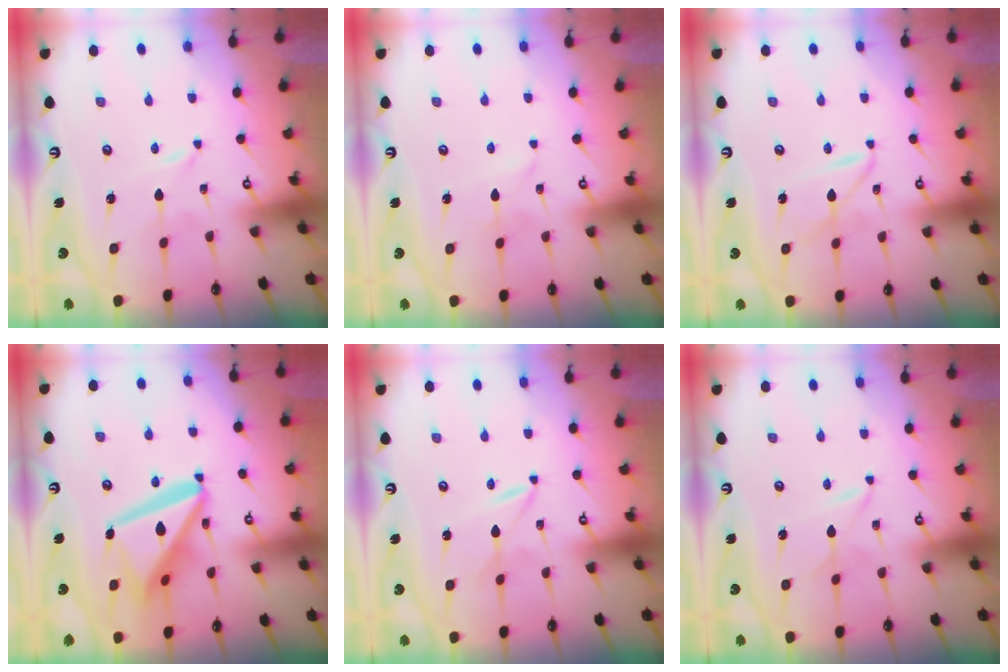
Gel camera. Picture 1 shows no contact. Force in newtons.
{"total": 1.9, "press": 1.9, "slide": 0.2}
{"total": 5.8, "press": 5.8, "slide": 0.5}
{"total": 18.5, "press": 18.3, "slide": 2.2}
{"total": 1.6, "press": 1.6, "slide": 0.1}
{"total": 2.5, "press": 2.5, "slide": 0.4}